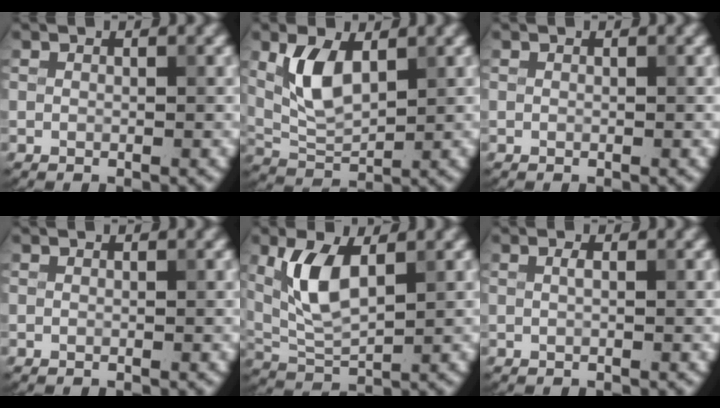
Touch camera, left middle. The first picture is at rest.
{"total": 4.9, "force": [1.7, 2.5, 3.8], "torque": [-0.085, 0.000, 0.035]}
{"total": 0.0}
{"total": 0.0}
{"total": 5.4, "force": [1.7, 2.4, 4.5], "torque": [-0.104, 0.000, 0.037]}
{"total": 0.5, "force": [0.1, 0.1, 0.5], "torque": [-0.011, 0.004, 0.002]}